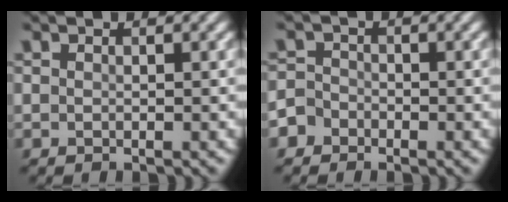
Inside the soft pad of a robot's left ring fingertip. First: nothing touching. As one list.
[{"total": 1.8, "force": [-1.2, 1.4, 0.2], "torque": [0.008, 0.005, -0.030]}]